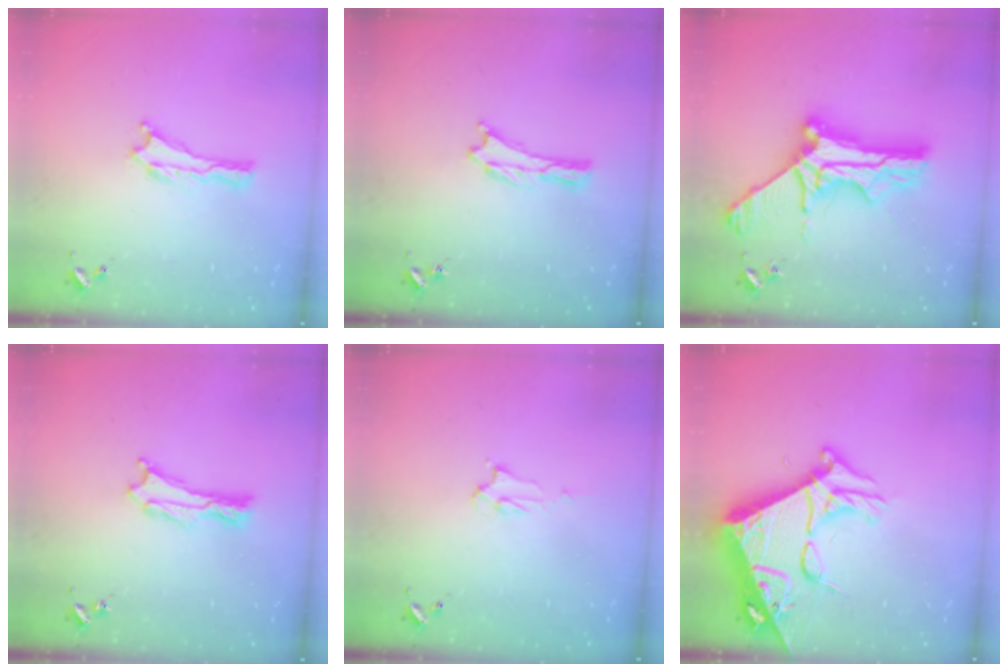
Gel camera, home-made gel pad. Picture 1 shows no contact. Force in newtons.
{"total": 0.0}
{"total": 11.2, "press": 11.2, "slide": 0.8}
{"total": 0.7, "press": 0.6, "slide": 0.2}
{"total": 2.2, "press": 2.2, "slide": 0.2}
{"total": 12.0, "press": 11.9, "slide": 1.3}